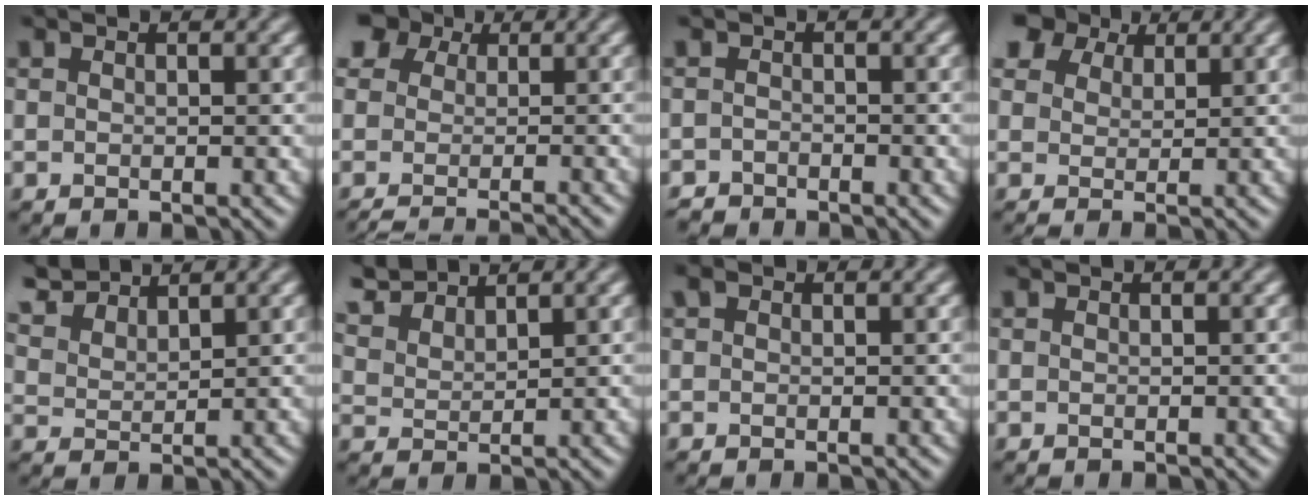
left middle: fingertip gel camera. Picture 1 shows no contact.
{"total": 5.1, "force": [-1.6, 3.8, 3.1], "torque": [-0.025, -0.003, -0.022]}
{"total": 2.0, "force": [-1.8, 1.0, -0.1], "torque": [0.012, 0.008, -0.032]}
{"total": 4.6, "force": [3.3, 2.7, 1.8], "torque": [-0.040, 0.007, 0.047]}
{"total": 5.1, "force": [4.5, 1.6, 1.6], "torque": [-0.050, 0.003, 0.094]}
{"total": 4.5, "force": [4.1, 1.3, 1.4], "torque": [-0.042, 0.005, 0.086]}
{"total": 0.6, "force": [0.3, 0.4, 0.3], "torque": [-0.002, 0.001, 0.002]}
{"total": 0.0}